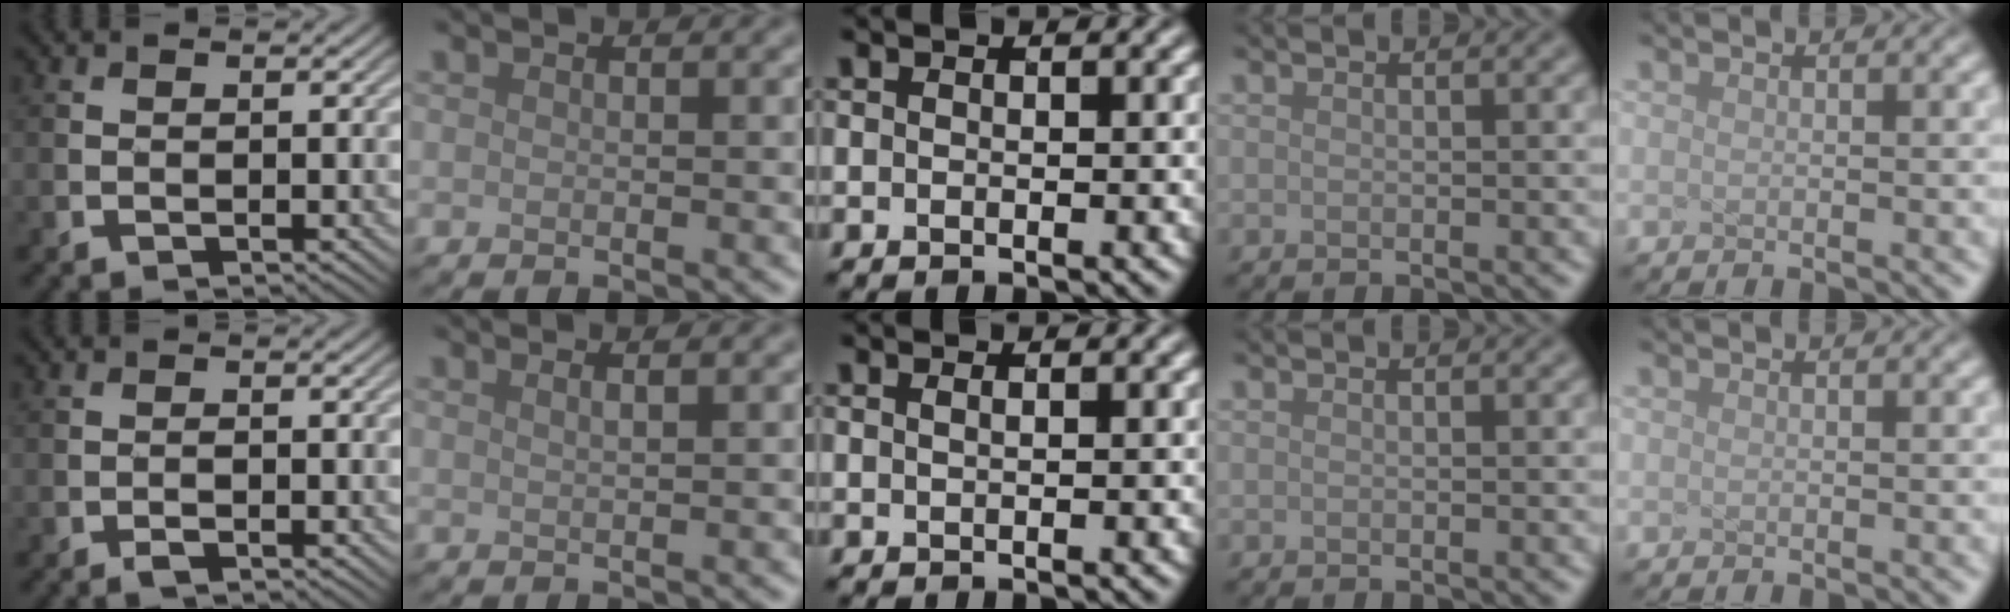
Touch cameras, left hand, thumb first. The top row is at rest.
{"thumb": {"total": 1.1, "force": [-0.5, 0.3, 0.9], "torque": [-0.015, 0.003, -0.010]}, "index": {"total": 1.8, "force": [1.1, 0.7, 1.3], "torque": [-0.002, 0.001, -0.002]}}